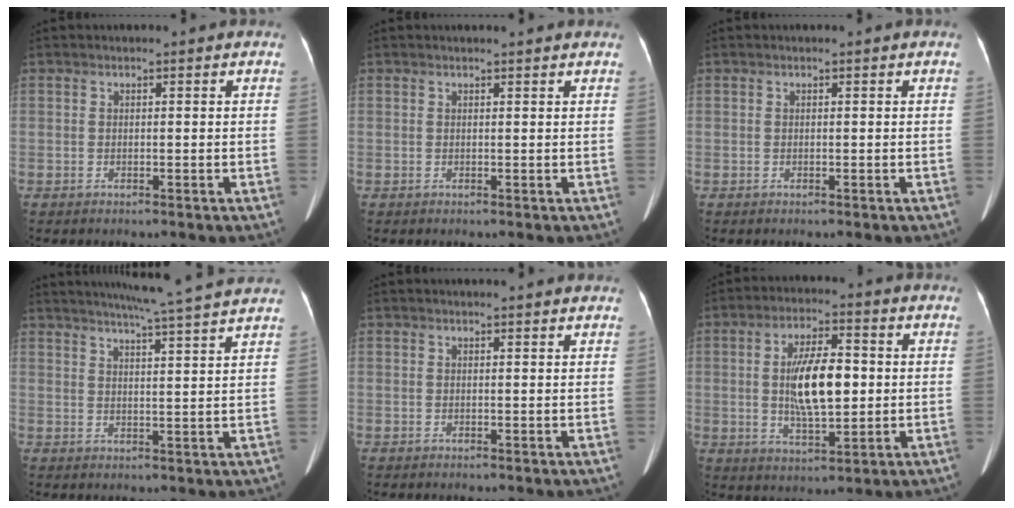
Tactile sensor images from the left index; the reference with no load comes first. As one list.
[{"total": 2.8, "force": [2.6, 0.2, 0.9], "torque": [-0.014, 0.011, 0.026]}, {"total": 0.0}, {"total": 13.1, "force": [11.7, -1.5, 5.7], "torque": [-0.099, -0.005, 0.145]}, {"total": 3.8, "force": [3.6, 0.3, 1.2], "torque": [-0.018, 0.012, 0.035]}, {"total": 10.3, "force": [0.4, 3.3, 9.7], "torque": [-0.184, 0.006, 0.008]}]